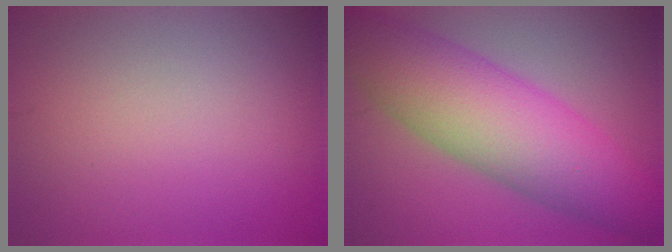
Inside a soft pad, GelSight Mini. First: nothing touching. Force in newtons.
{"total": 10.4, "press": 10.4, "slide": 0.3}